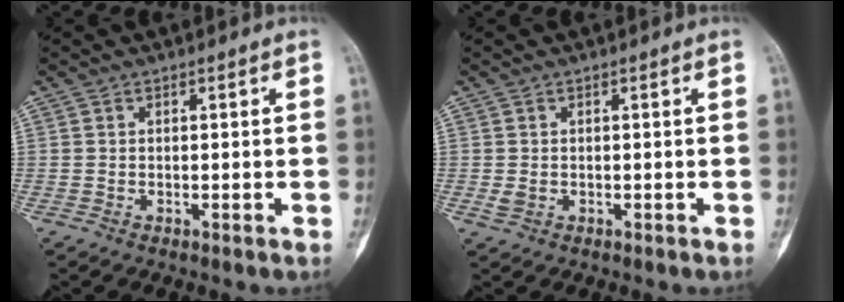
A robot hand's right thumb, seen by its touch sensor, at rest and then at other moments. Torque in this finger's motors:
{"motor_torque": [0.74, 0.43, 0.39, -0.10, 0.03]}